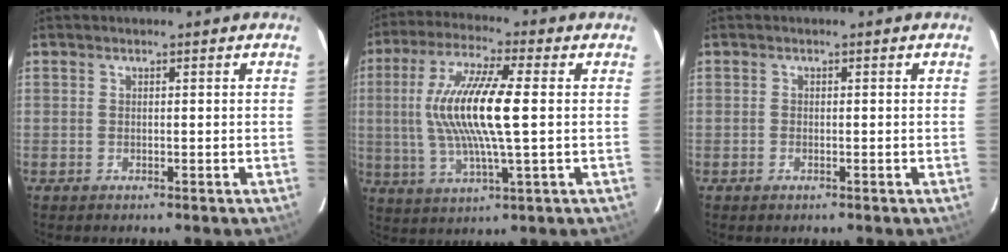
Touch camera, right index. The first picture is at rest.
{"total": 15.3, "force": [0.9, 2.3, 15.1], "torque": [-0.293, 0.001, 0.017]}
{"total": 0.7, "force": [-0.5, 0.4, 0.3], "torque": [-0.005, -0.001, -0.010]}